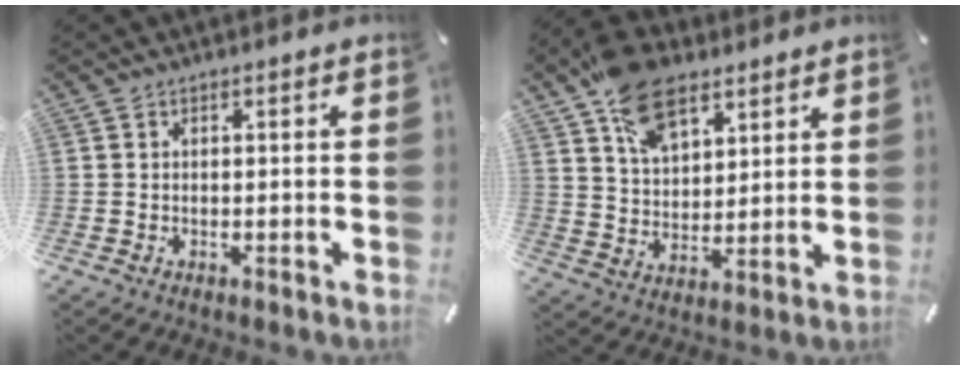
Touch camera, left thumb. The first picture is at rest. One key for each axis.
{"total": 13.5, "fx": 8.3, "fy": 8.0, "fz": 7.0, "tx": -0.130, "ty": -0.026, "tz": 0.155}